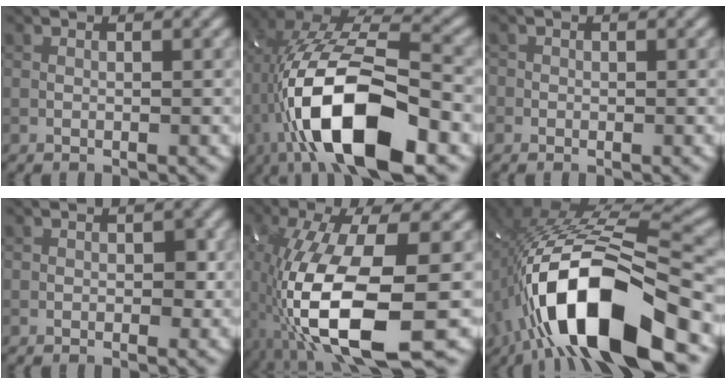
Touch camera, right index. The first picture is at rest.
{"total": 14.6, "force": [-4.2, 6.2, 12.6], "torque": [-0.232, -0.001, -0.077]}
{"total": 0.6, "force": [-0.1, 0.6, 0.0], "torque": [0.006, -0.005, -0.004]}
{"total": 1.5, "force": [0.0, 1.0, 1.1], "torque": [-0.010, -0.003, -0.003]}
{"total": 14.0, "force": [-4.7, 4.4, 12.4], "torque": [-0.262, -0.020, -0.079]}
{"total": 14.9, "force": [-5.8, 5.6, 12.5], "torque": [-0.239, 0.012, -0.104]}